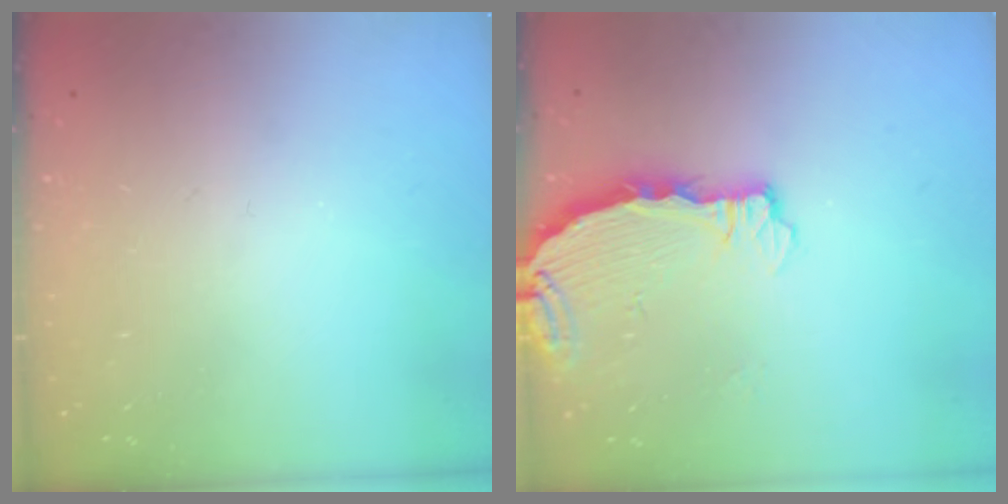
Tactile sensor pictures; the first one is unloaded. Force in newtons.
{"total": 3.8, "press": 3.8, "slide": 0.5}